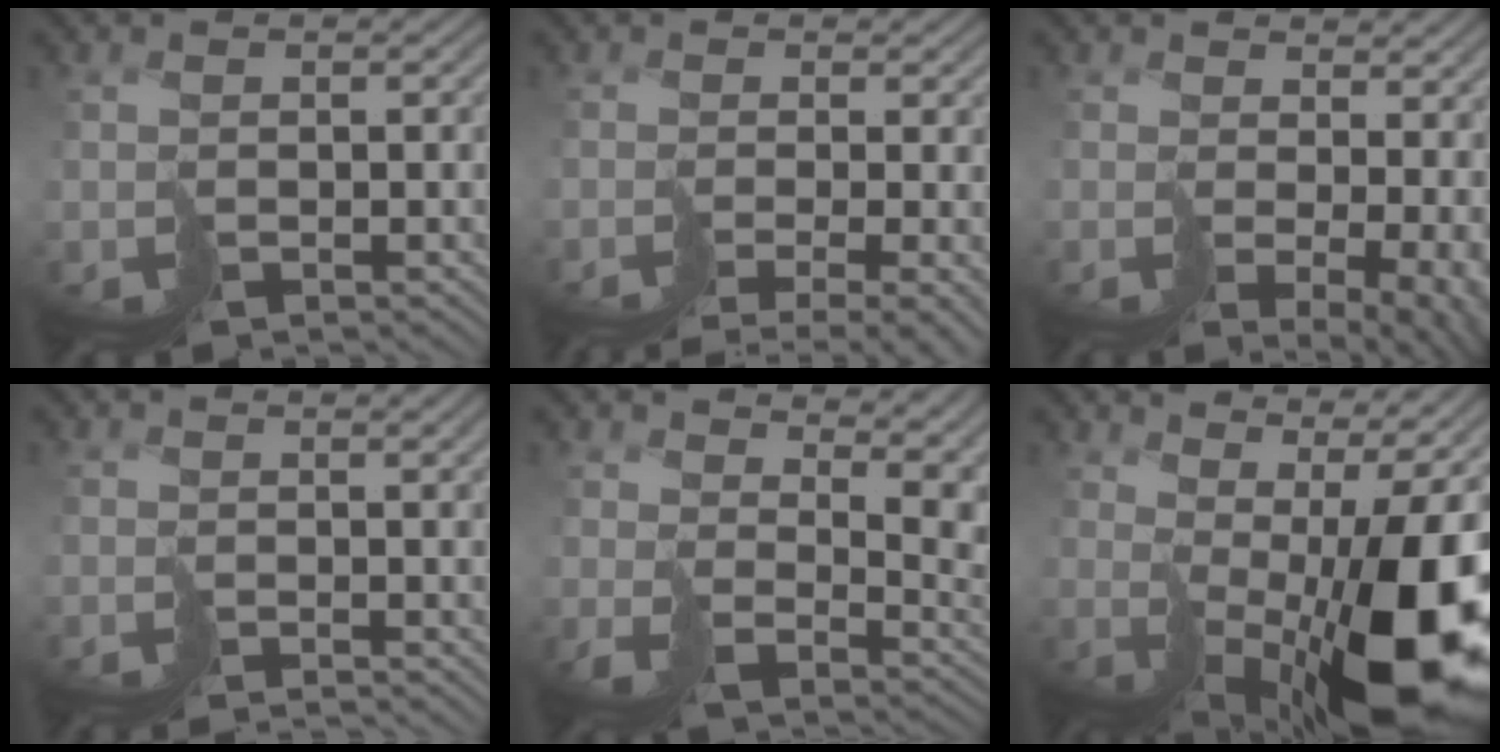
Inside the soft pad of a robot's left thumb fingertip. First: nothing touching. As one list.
[{"total": 7.1, "force": [-4.6, 1.4, 5.1], "torque": [-0.076, -0.019, -0.032]}, {"total": 8.1, "force": [0.8, 3.7, 7.1], "torque": [-0.114, -0.031, 0.050]}, {"total": 1.7, "force": [-1.0, -0.6, 1.2], "torque": [-0.002, -0.002, -0.016]}, {"total": 10.9, "force": [6.7, 4.9, 7.1], "torque": [-0.120, -0.001, 0.134]}, {"total": 14.6, "force": [1.1, 5.5, 13.5], "torque": [-0.153, -0.016, 0.044]}]